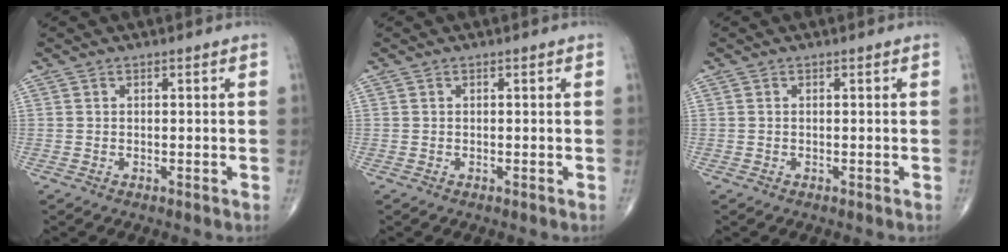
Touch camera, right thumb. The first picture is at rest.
{"total": 0.0}
{"total": 0.0}